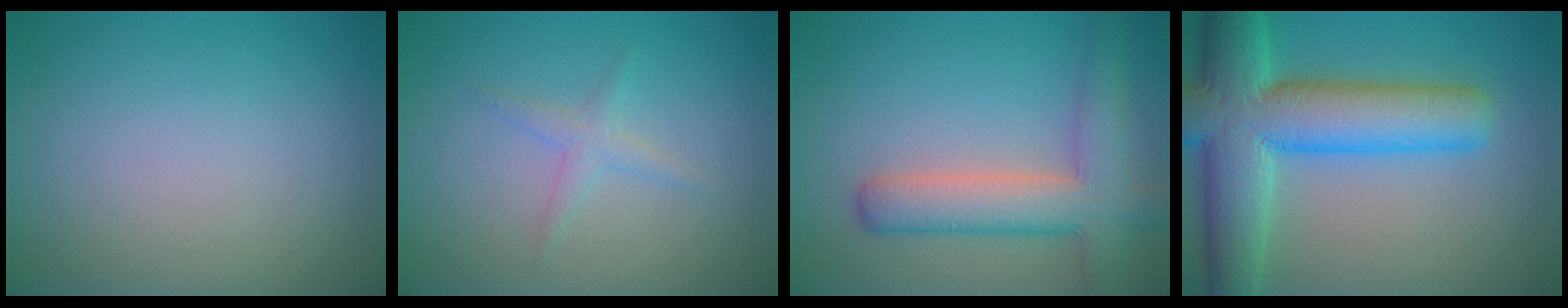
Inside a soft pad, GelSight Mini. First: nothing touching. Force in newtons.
{"total": 1.3, "press": 1.3, "slide": 0.0}
{"total": 6.0, "press": 6.0, "slide": 0.5}
{"total": 11.3, "press": 11.3, "slide": 0.7}